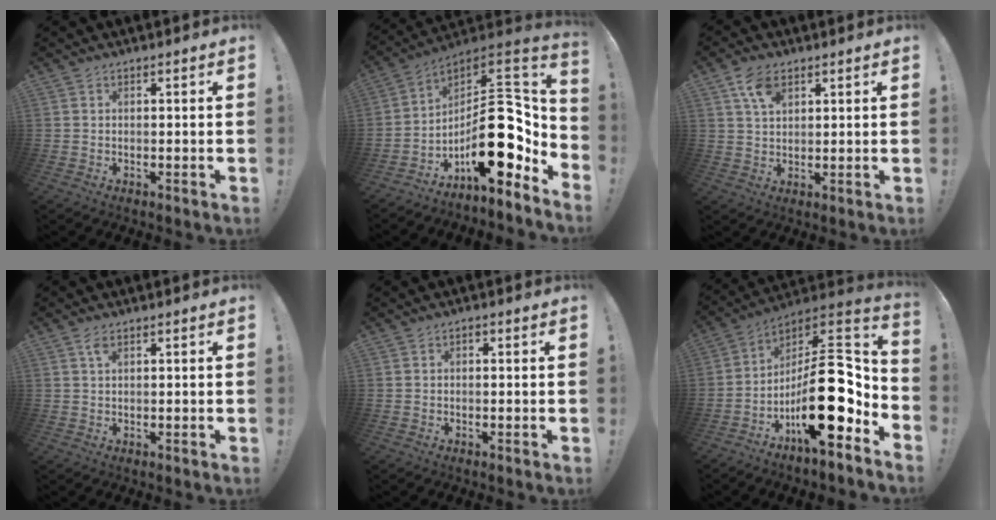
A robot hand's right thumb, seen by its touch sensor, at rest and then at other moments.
{"total": 22.3, "force": [-4.3, 10.8, 19.0], "torque": [-0.272, 0.008, -0.063]}
{"total": 6.8, "force": [3.6, 4.0, 4.1], "torque": [-0.072, -0.007, 0.068]}
{"total": 2.4, "force": [1.2, 1.1, 1.8], "torque": [-0.037, 0.002, 0.020]}
{"total": 0.7, "force": [-0.4, 0.4, 0.3], "torque": [-0.005, 0.002, -0.008]}
{"total": 23.2, "force": [-5.2, 9.5, 20.5], "torque": [-0.335, 0.017, -0.080]}